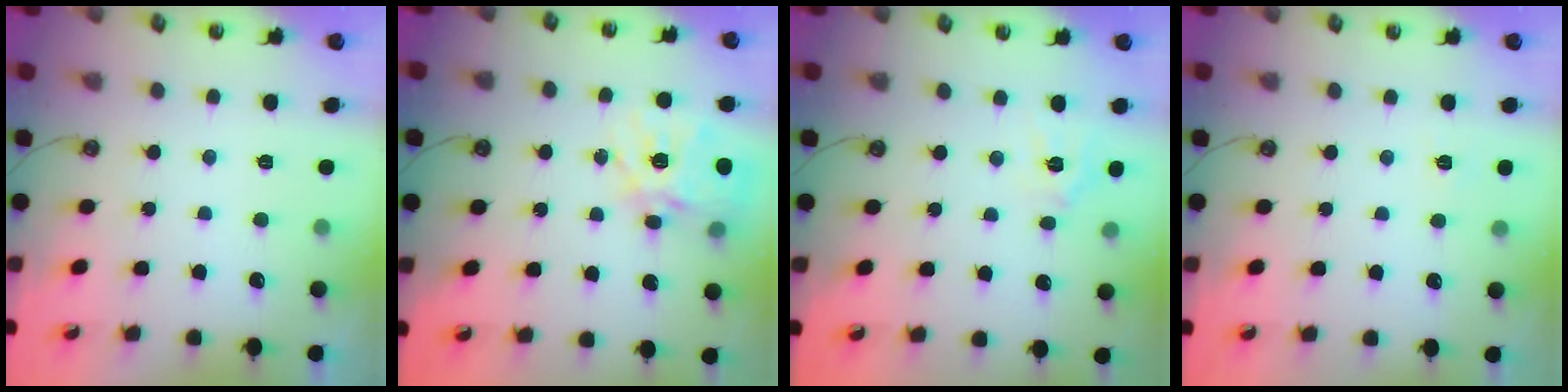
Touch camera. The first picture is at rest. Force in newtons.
{"total": 16.7, "press": 16.6, "slide": 1.8}
{"total": 6.2, "press": 6.1, "slide": 0.5}
{"total": 3.1, "press": 3.1, "slide": 0.5}